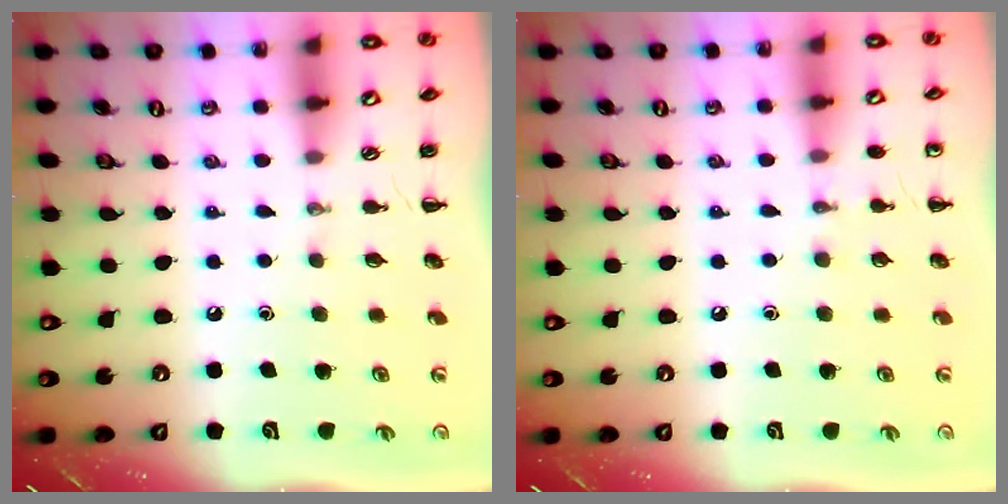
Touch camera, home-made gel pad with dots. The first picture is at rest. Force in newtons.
{"total": 4.3, "press": 4.1, "slide": 1.3}